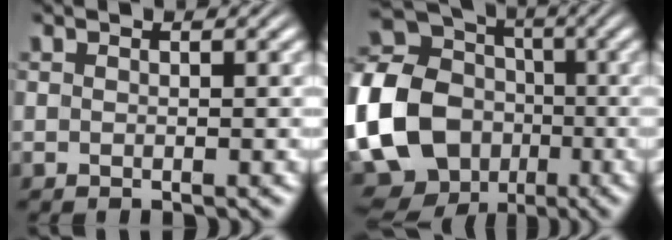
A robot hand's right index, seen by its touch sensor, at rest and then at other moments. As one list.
[{"total": 20.9, "force": [-2.6, 18.9, 8.5], "torque": [-0.221, -0.063, -0.052]}]